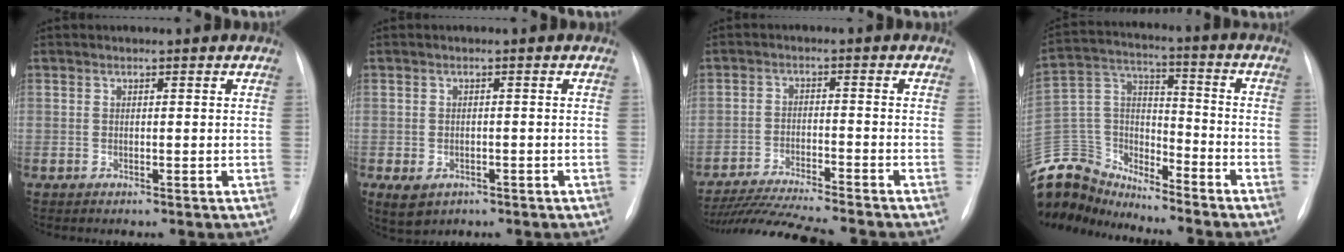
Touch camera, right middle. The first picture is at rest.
{"total": 4.0, "force": [-2.1, 2.9, 1.9], "torque": [-0.035, -0.006, -0.018]}
{"total": 13.2, "force": [-12.0, -0.1, 5.5], "torque": [-0.091, -0.016, -0.192]}
{"total": 18.1, "force": [-16.8, 5.8, 3.2], "torque": [-0.089, 0.055, -0.293]}